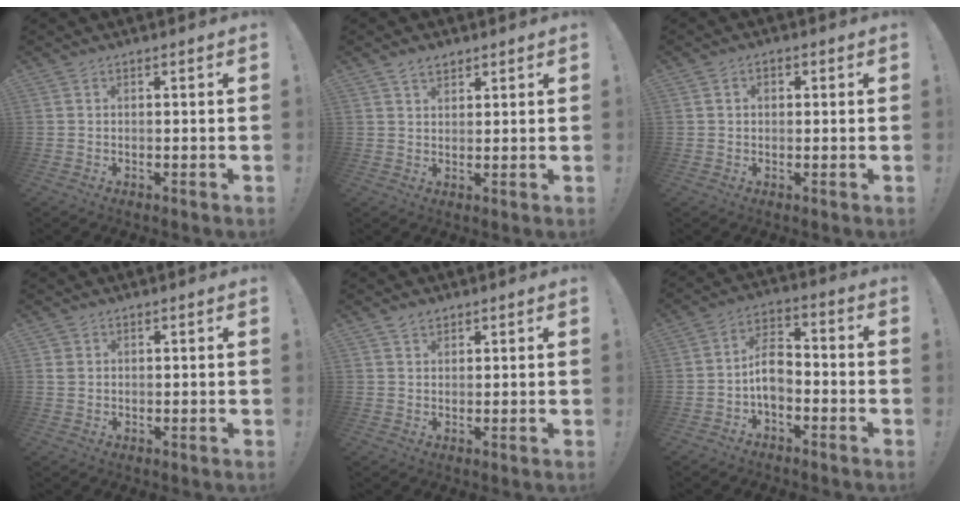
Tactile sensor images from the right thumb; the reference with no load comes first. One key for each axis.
{"total": 3.4, "fx": 2.5, "fy": 2.0, "fz": 1.3, "tx": -0.018, "ty": -0.009, "tz": 0.044}
{"total": 1.9, "fx": 0.0, "fy": 1.6, "fz": 1.0, "tx": -0.010, "ty": 0.005, "tz": -0.003}
{"total": 1.8, "fx": 0.9, "fy": 1.5, "fz": 0.6, "tx": -0.010, "ty": 0.000, "tz": 0.018}
{"total": 2.3, "fx": 1.8, "fy": 1.4, "fz": 0.6, "tx": -0.005, "ty": -0.005, "tz": 0.032}
{"total": 8.2, "fx": -2.1, "fy": 5.1, "fz": 6.0, "tx": -0.111, "ty": 0.013, "tz": -0.037}